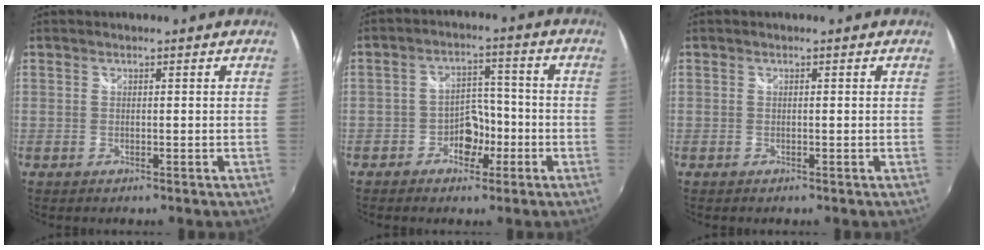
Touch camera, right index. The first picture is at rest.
{"total": 5.8, "force": [-3.0, 4.3, 2.5], "torque": [-0.042, 0.018, -0.043]}
{"total": 0.0}